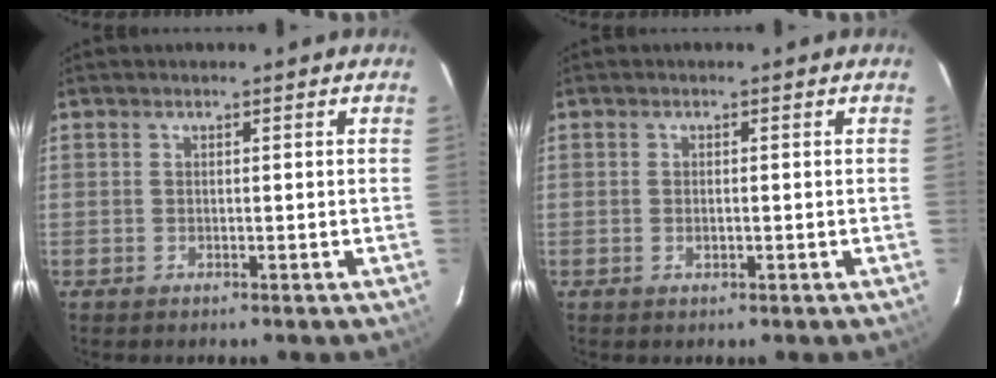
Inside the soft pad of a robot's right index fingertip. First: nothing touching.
{"total": 1.1, "force": [-0.2, 0.5, 0.9], "torque": [-0.018, 0.001, -0.004]}